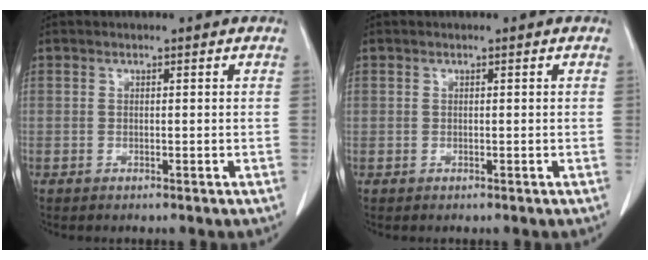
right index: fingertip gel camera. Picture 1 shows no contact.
{"total": 0.0}